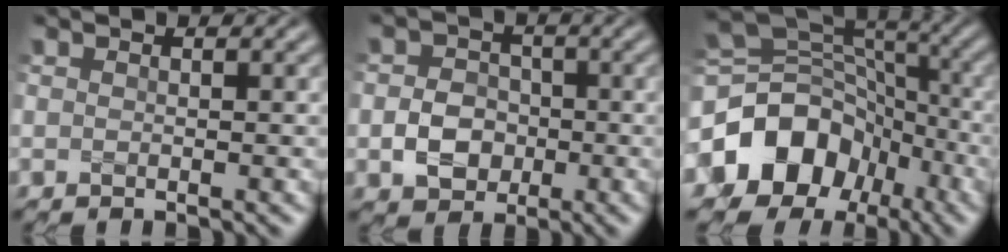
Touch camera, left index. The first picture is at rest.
{"total": 3.6, "force": [-0.8, 3.0, 1.7], "torque": [-0.025, 0.001, -0.018]}
{"total": 12.2, "force": [-4.6, 9.8, 5.7], "torque": [-0.113, -0.002, -0.085]}